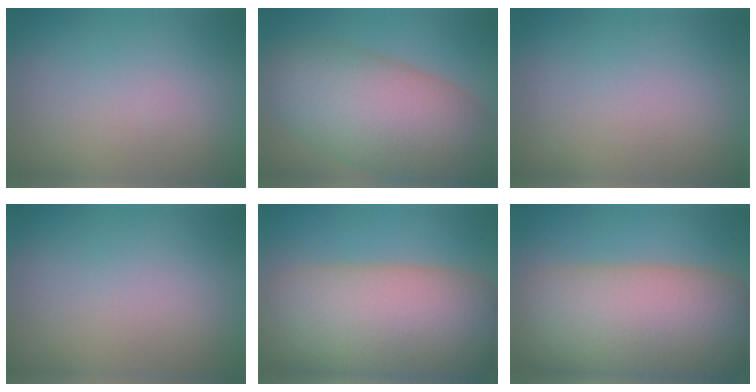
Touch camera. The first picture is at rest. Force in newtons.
{"total": 11.6, "press": 11.6, "slide": 0.3}
{"total": 0.0}
{"total": 0.0}
{"total": 15.0, "press": 15.0, "slide": 0.6}
{"total": 15.0, "press": 15.0, "slide": 0.6}